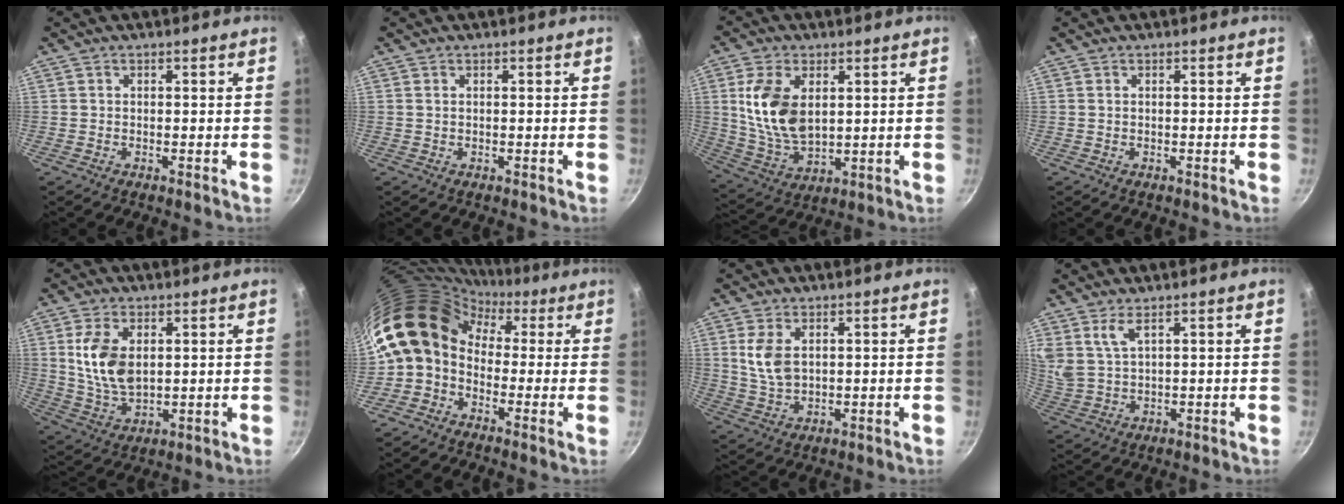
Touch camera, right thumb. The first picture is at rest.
{"total": 0.6, "force": [0.2, 0.3, 0.4], "torque": [-0.008, 0.001, 0.004]}
{"total": 13.3, "force": [3.0, 8.0, 10.2], "torque": [-0.187, -0.023, 0.068]}
{"total": 0.0}
{"total": 10.8, "force": [2.4, 6.3, 8.4], "torque": [-0.158, -0.020, 0.053]}
{"total": 14.5, "force": [0.5, 11.5, 8.7], "torque": [-0.144, 0.041, -0.021]}
{"total": 6.8, "force": [1.9, 4.1, 5.1], "torque": [-0.097, -0.015, 0.042]}
{"total": 4.9, "force": [2.9, 1.9, 3.4], "torque": [-0.068, -0.022, 0.068]}